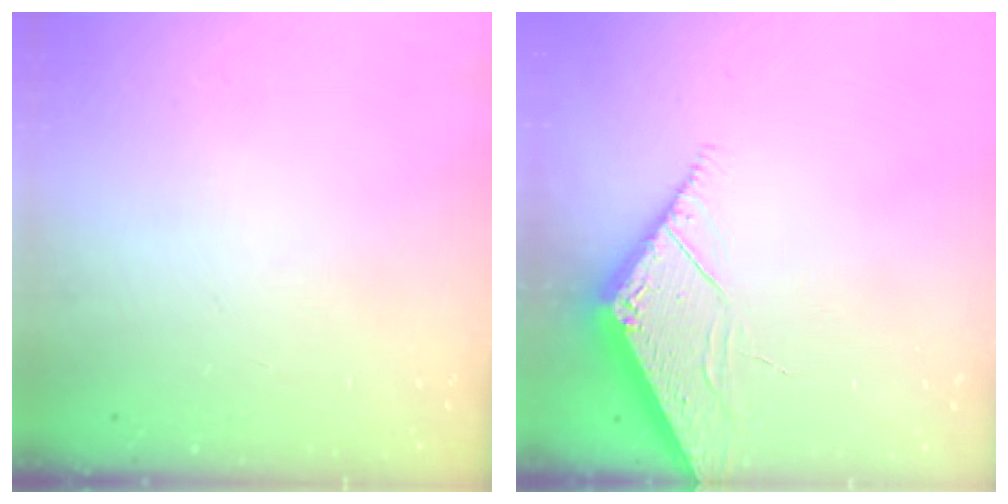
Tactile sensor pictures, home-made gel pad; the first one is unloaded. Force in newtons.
{"total": 4.1, "press": 4.1, "slide": 0.4}